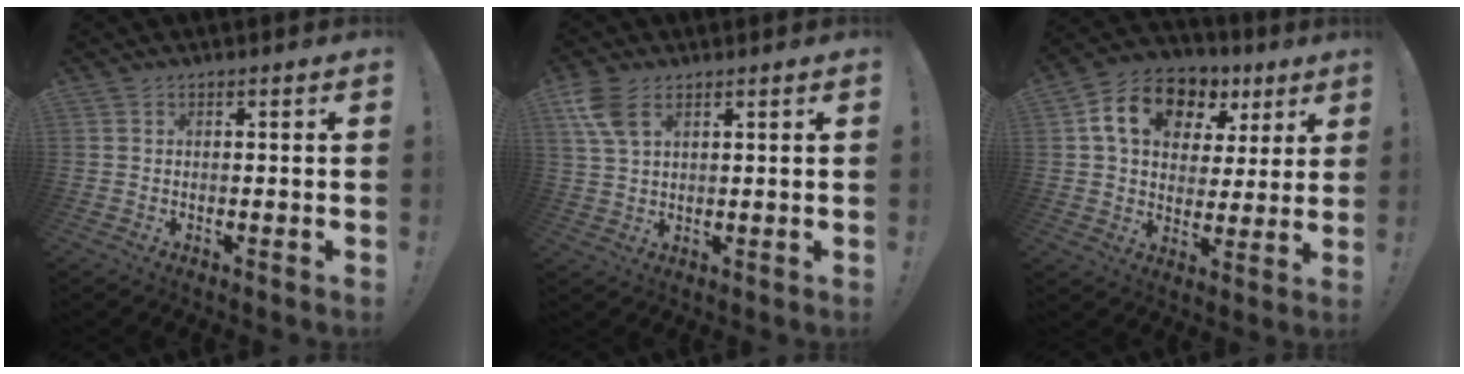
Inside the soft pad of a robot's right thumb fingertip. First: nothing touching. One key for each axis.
{"total": 7.5, "fx": 3.8, "fy": 3.9, "fz": 5.2, "tx": -0.100, "ty": -0.009, "tz": 0.075}
{"total": 15.9, "fx": 6.8, "fy": 11.4, "fz": 8.8, "tx": -0.136, "ty": -0.015, "tz": 0.126}